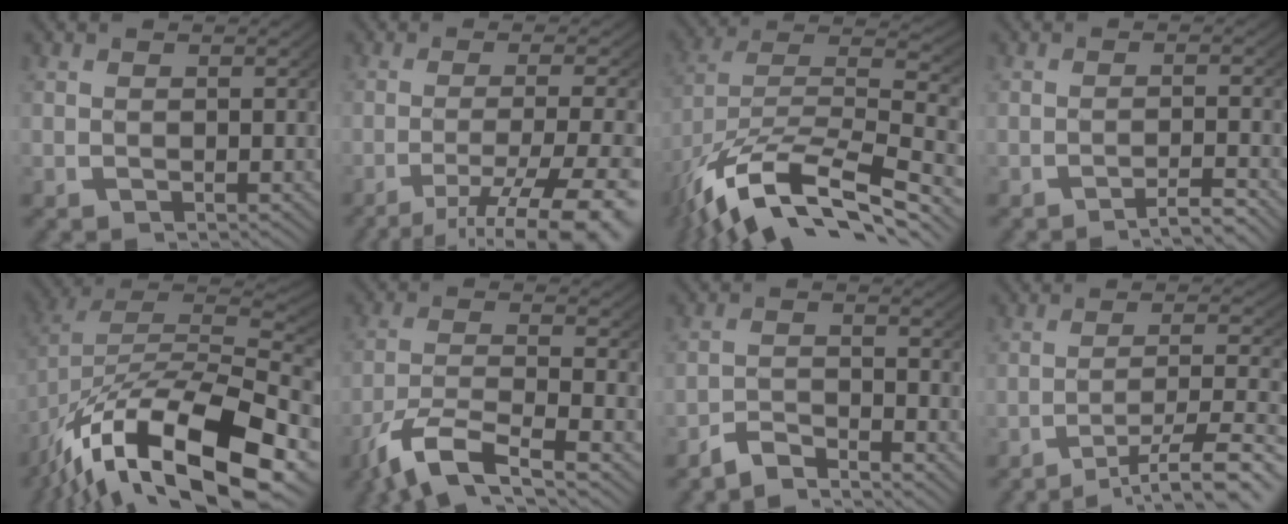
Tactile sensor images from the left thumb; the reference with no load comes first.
{"total": 10.4, "force": [-5.6, 4.4, 7.6], "torque": [-0.125, -0.033, -0.064]}
{"total": 14.2, "force": [-5.1, 8.9, 9.9], "torque": [-0.209, -0.041, -0.063]}
{"total": 2.0, "force": [-1.7, 0.2, 1.2], "torque": [-0.019, 0.000, -0.031]}
{"total": 18.0, "force": [-4.1, 11.6, 13.1], "torque": [-0.247, -0.044, -0.048]}
{"total": 8.1, "force": [-3.9, 4.3, 5.6], "torque": [-0.124, -0.026, -0.053]}
{"total": 2.9, "force": [-2.7, 0.7, 0.8], "torque": [-0.013, -0.003, -0.057]}
{"total": 6.8, "force": [-3.6, 2.8, 5.1], "torque": [-0.081, -0.019, -0.043]}